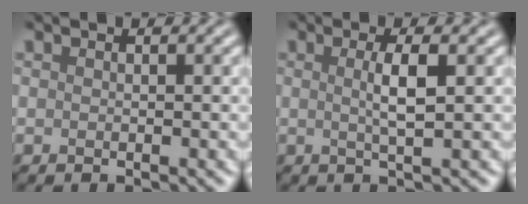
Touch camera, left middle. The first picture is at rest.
{"total": 2.6, "force": [0.3, 0.5, 2.6], "torque": [-0.045, 0.004, 0.003]}